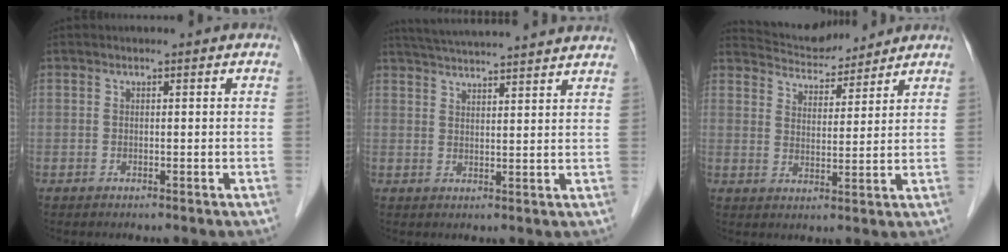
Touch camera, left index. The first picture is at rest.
{"total": 16.6, "force": [15.3, 0.3, 6.4], "torque": [-0.112, 0.022, 0.207]}
{"total": 8.5, "force": [8.3, 1.7, 1.0], "torque": [-0.022, 0.017, 0.138]}